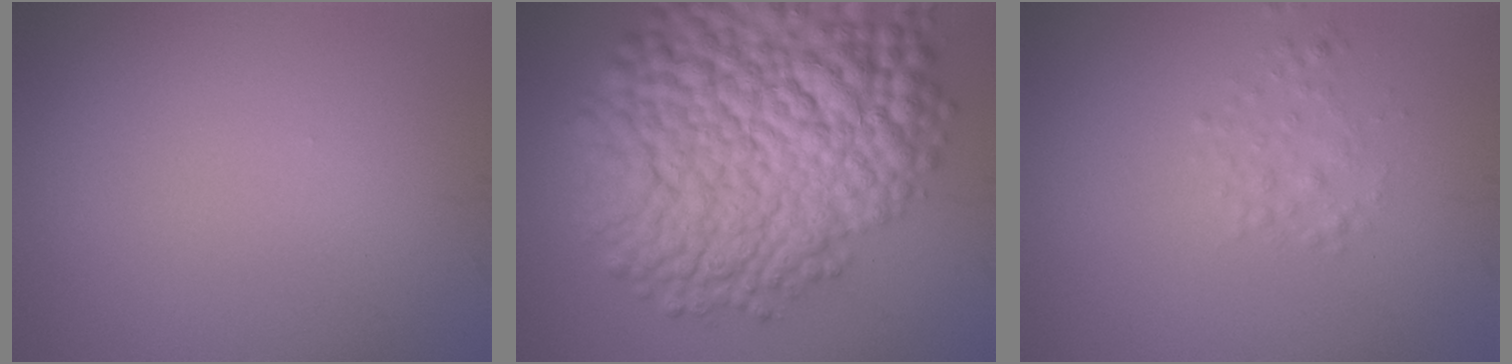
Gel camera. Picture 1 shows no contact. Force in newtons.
{"total": 16.2, "press": 16.2, "slide": 0.6}
{"total": 1.3, "press": 1.3, "slide": 0.0}